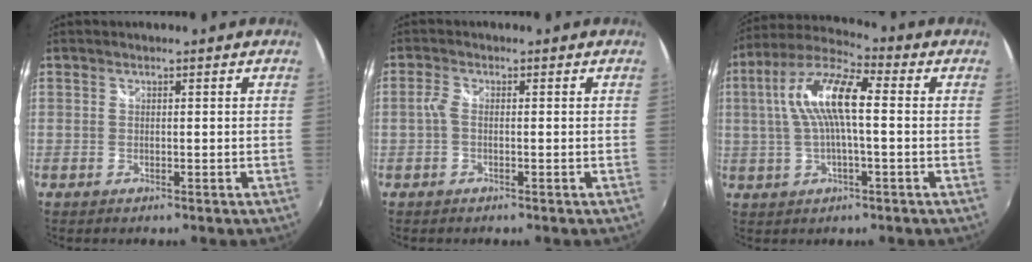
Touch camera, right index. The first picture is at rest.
{"total": 1.8, "force": [-0.4, 0.8, 1.6], "torque": [-0.036, 0.003, -0.010]}
{"total": 12.8, "force": [1.3, 3.9, 12.2], "torque": [-0.236, 0.021, 0.019]}